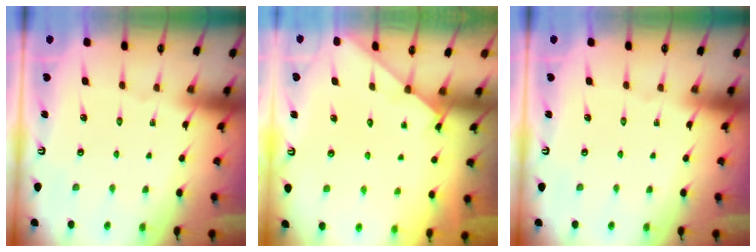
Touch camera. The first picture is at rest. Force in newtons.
{"total": 2.3, "press": 2.3, "slide": 0.4}
{"total": 0.0}